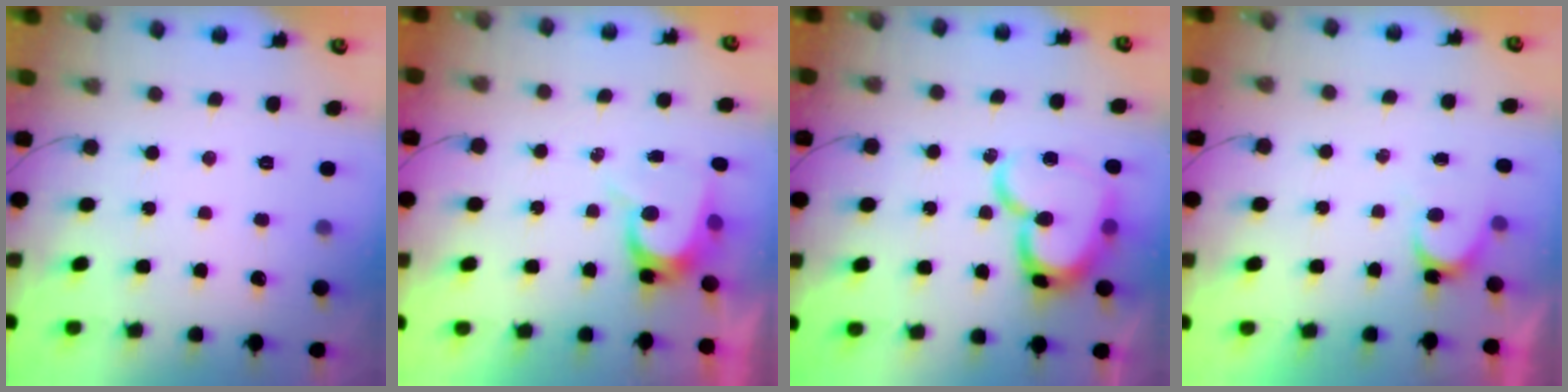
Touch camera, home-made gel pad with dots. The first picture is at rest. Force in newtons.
{"total": 8.1, "press": 8.0, "slide": 0.9}
{"total": 17.7, "press": 17.7, "slide": 1.7}
{"total": 5.4, "press": 5.3, "slide": 0.4}